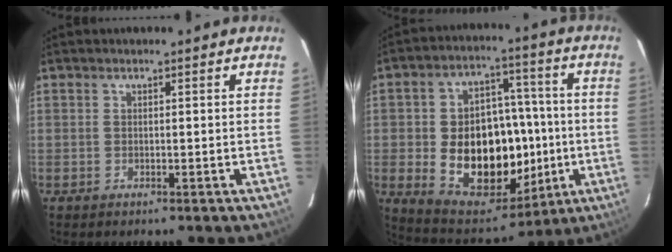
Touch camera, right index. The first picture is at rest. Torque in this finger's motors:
{"motor_torque": [1.39, -0.75, 1.05, 0.21]}